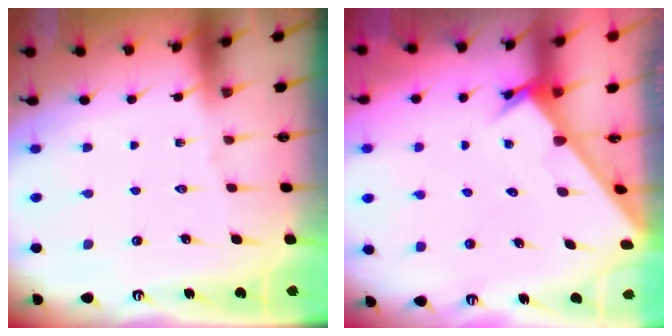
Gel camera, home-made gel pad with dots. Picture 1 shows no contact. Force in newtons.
{"total": 2.9, "press": 2.9, "slide": 0.1}